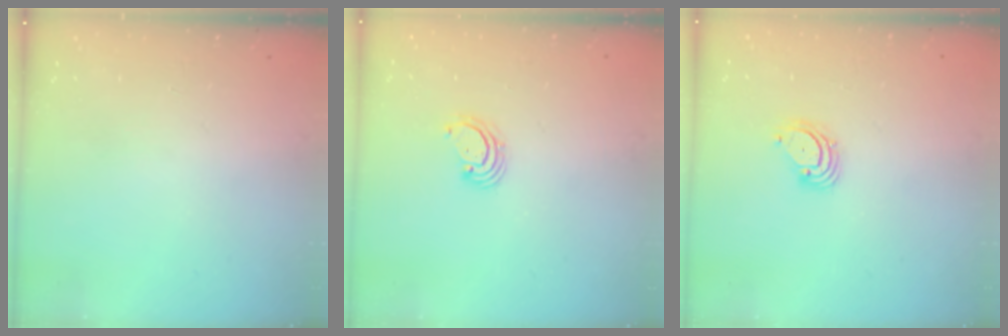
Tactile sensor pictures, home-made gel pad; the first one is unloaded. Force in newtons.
{"total": 2.8, "press": 2.8, "slide": 0.3}
{"total": 3.6, "press": 3.6, "slide": 0.3}